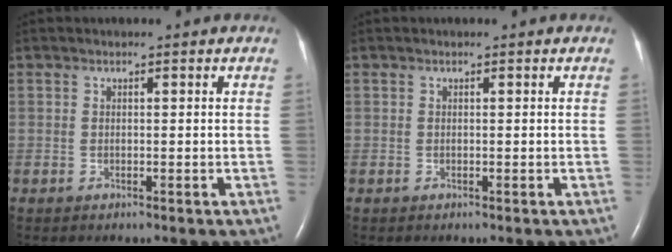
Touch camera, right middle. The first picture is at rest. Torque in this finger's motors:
{"motor_torque": [0.00, 0.00, 0.00, 0.00]}